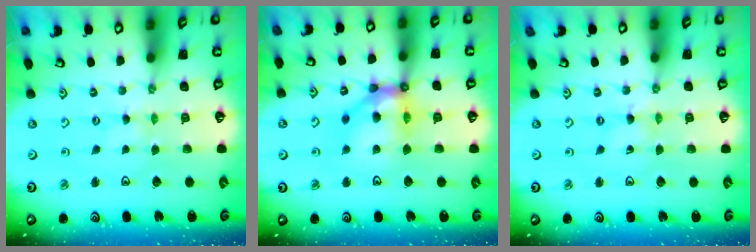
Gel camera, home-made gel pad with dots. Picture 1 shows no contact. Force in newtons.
{"total": 12.6, "press": 12.5, "slide": 1.6}
{"total": 0.0}